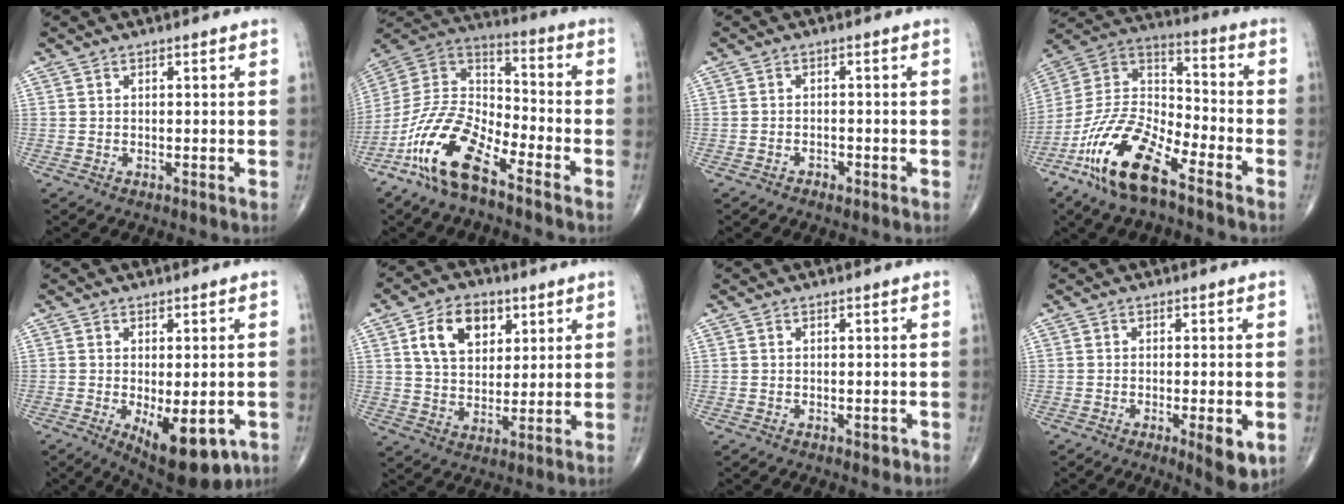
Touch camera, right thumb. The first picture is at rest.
{"total": 16.0, "force": [-9.9, 6.1, 11.1], "torque": [-0.211, 0.061, -0.198]}
{"total": 1.4, "force": [-0.9, 0.9, 0.6], "torque": [-0.008, 0.005, -0.016]}
{"total": 17.8, "force": [-10.9, 6.3, 12.6], "torque": [-0.242, 0.059, -0.213]}
{"total": 12.4, "force": [-4.5, 5.4, 10.2], "torque": [-0.133, -0.013, -0.051]}
{"total": 11.4, "force": [4.5, 7.6, 7.2], "torque": [-0.094, -0.013, 0.082]}
{"total": 1.2, "force": [-0.4, 0.8, 0.9], "torque": [-0.009, -0.001, -0.004]}
{"total": 6.1, "force": [-2.0, 1.7, 5.5], "torque": [-0.074, -0.012, -0.025]}